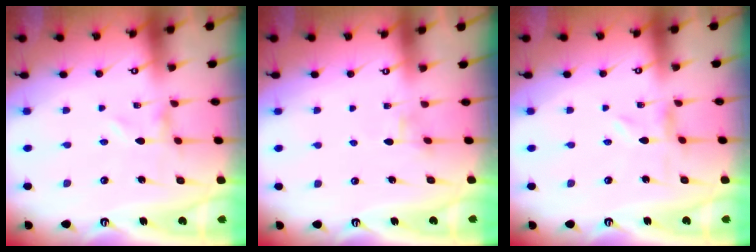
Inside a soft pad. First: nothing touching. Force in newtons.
{"total": 1.9, "press": 1.9, "slide": 0.2}
{"total": 0.0}